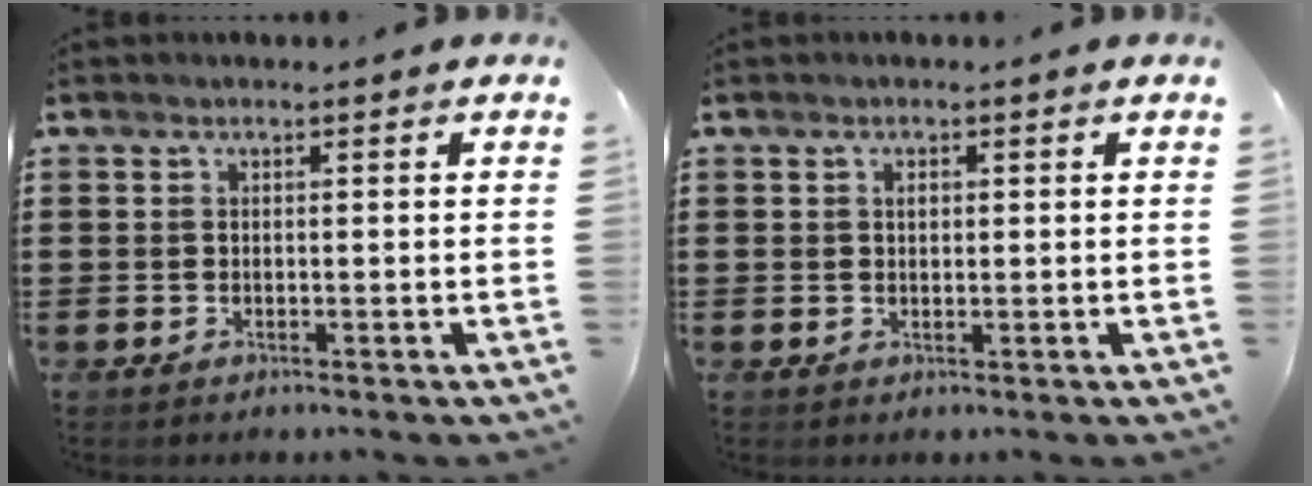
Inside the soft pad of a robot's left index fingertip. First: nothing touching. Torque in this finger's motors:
{"motor_torque": [0.37, 0.12, 0.02, 0.02]}